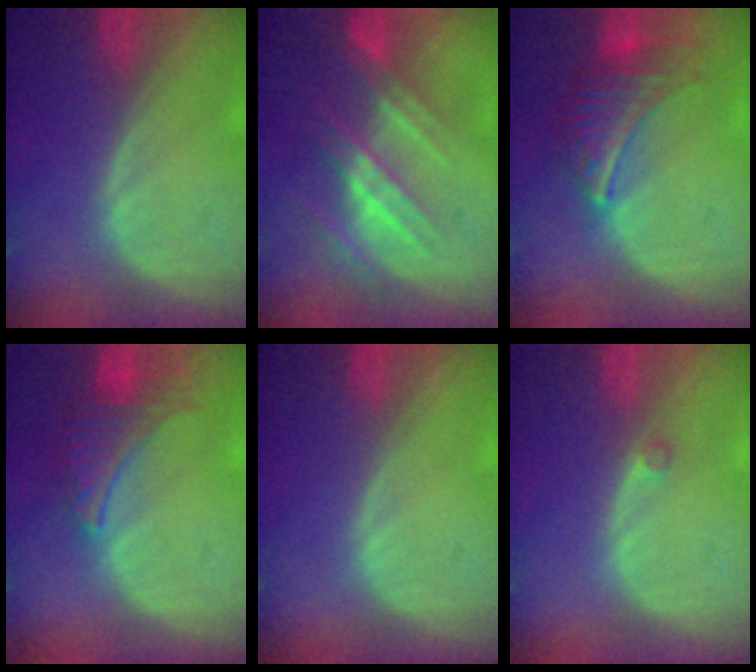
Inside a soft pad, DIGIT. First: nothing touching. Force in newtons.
{"total": 7.8, "press": 7.4, "slide": 2.6}
{"total": 6.8, "press": 6.7, "slide": 1.4}
{"total": 5.5, "press": 5.5, "slide": 0.4}
{"total": 0.0}
{"total": 1.0, "press": 0.9, "slide": 0.5}